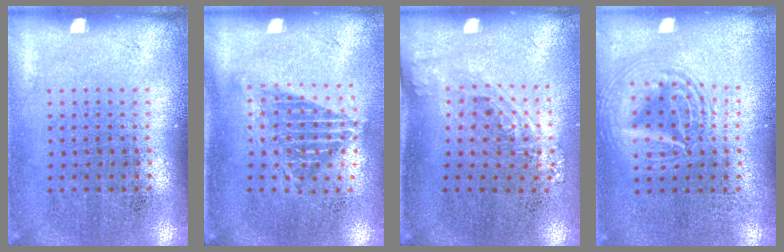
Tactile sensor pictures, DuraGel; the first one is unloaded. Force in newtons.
{"total": 1.3, "press": 1.0, "slide": 0.9}
{"total": 1.4, "press": 1.0, "slide": 0.9}
{"total": 2.6, "press": 2.6, "slide": 0.3}